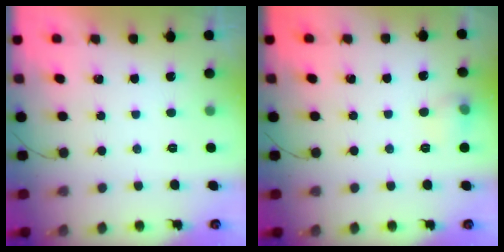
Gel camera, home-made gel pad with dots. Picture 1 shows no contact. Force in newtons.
{"total": 5.9, "press": 5.7, "slide": 1.4}